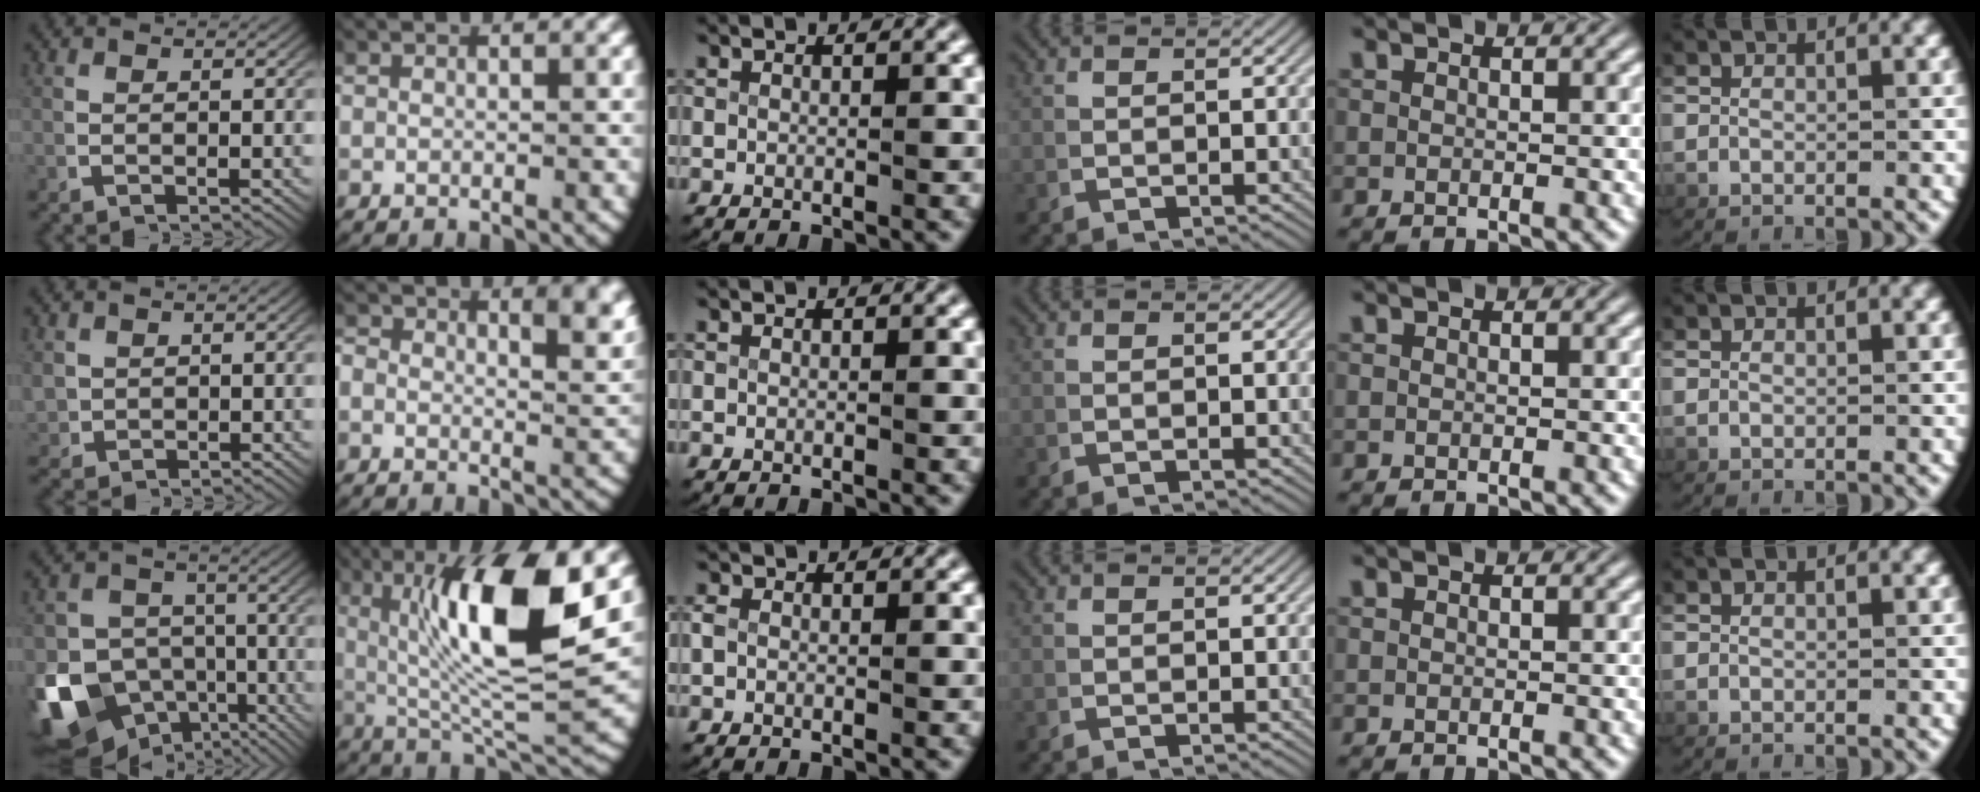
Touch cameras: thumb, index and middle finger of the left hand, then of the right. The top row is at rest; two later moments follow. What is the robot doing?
{"motion": "lift_and_place", "object": "scissors"}